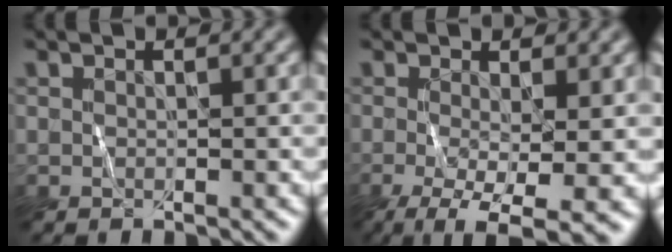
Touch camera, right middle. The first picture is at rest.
{"total": 7.9, "force": [-3.0, 2.8, 6.7], "torque": [-0.130, -0.020, -0.038]}